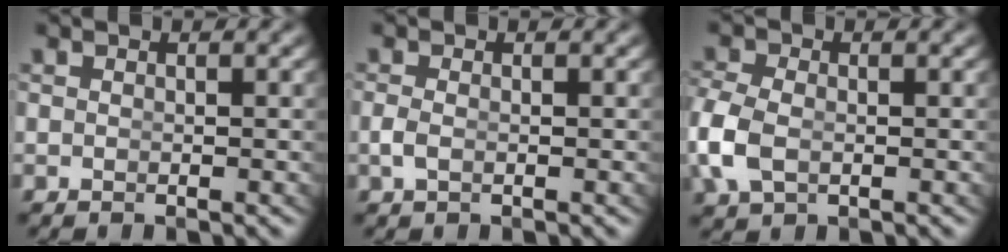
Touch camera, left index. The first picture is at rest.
{"total": 0.9, "force": [-0.6, 0.1, 0.7], "torque": [-0.024, -0.014, -0.001]}
{"total": 3.2, "force": [-0.7, 2.4, 2.0], "torque": [-0.075, -0.022, 0.002]}